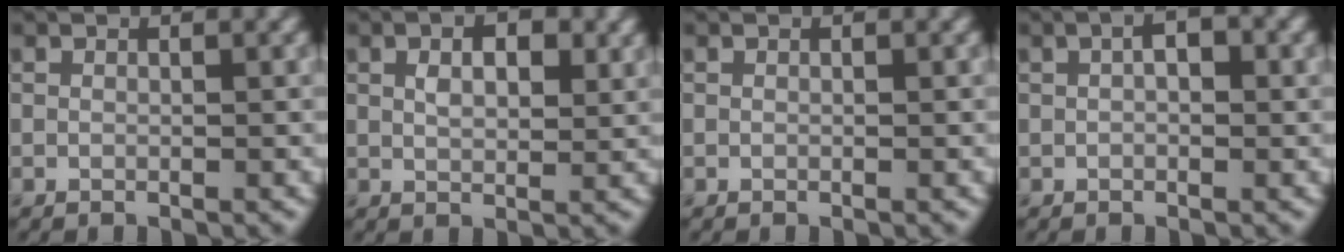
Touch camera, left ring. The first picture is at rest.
{"total": 3.4, "force": [1.1, 1.8, 2.6], "torque": [-0.036, -0.002, 0.020]}
{"total": 0.0}
{"total": 2.6, "force": [0.7, 1.2, 2.2], "torque": [-0.028, 0.001, 0.007]}